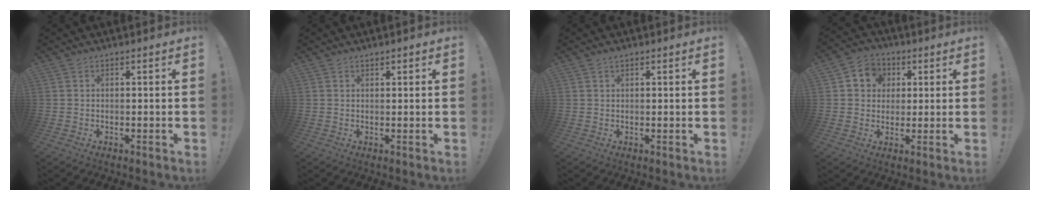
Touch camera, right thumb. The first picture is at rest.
{"total": 1.0, "force": [0.8, 0.4, 0.2], "torque": [0.009, -0.005, 0.013]}
{"total": 1.1, "force": [0.8, 0.4, 0.6], "torque": [-0.012, 0.000, 0.014]}
{"total": 7.8, "force": [1.5, 7.2, 2.5], "torque": [-0.031, 0.001, 0.032]}